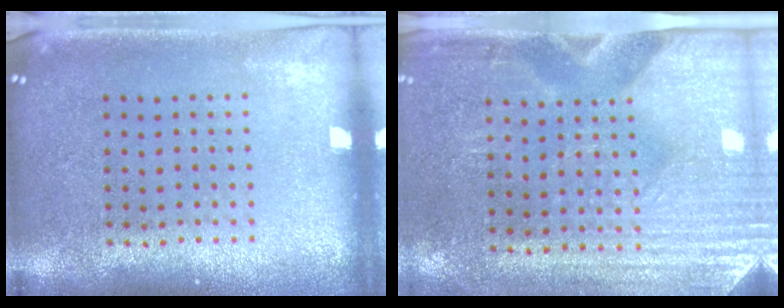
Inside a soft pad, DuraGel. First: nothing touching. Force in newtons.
{"total": 2.9, "press": 2.6, "slide": 1.5}